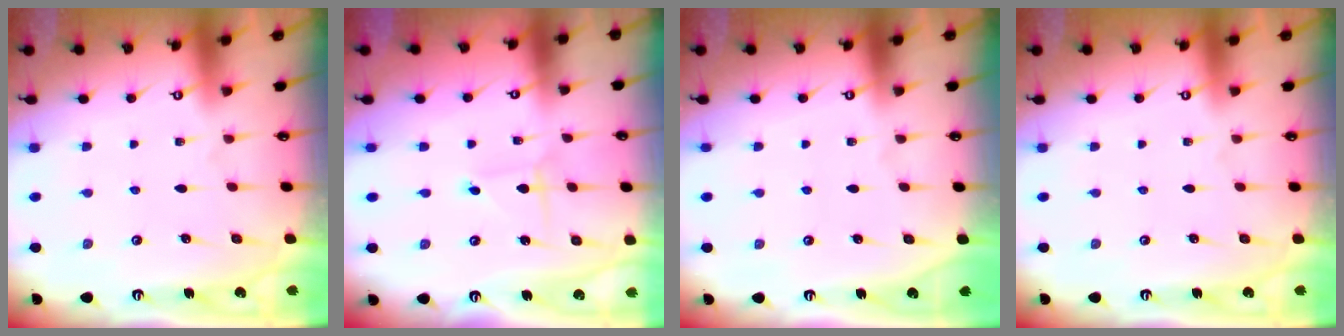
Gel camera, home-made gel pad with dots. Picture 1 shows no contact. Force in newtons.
{"total": 1.4, "press": 1.4, "slide": 0.1}
{"total": 0.0}
{"total": 0.0}